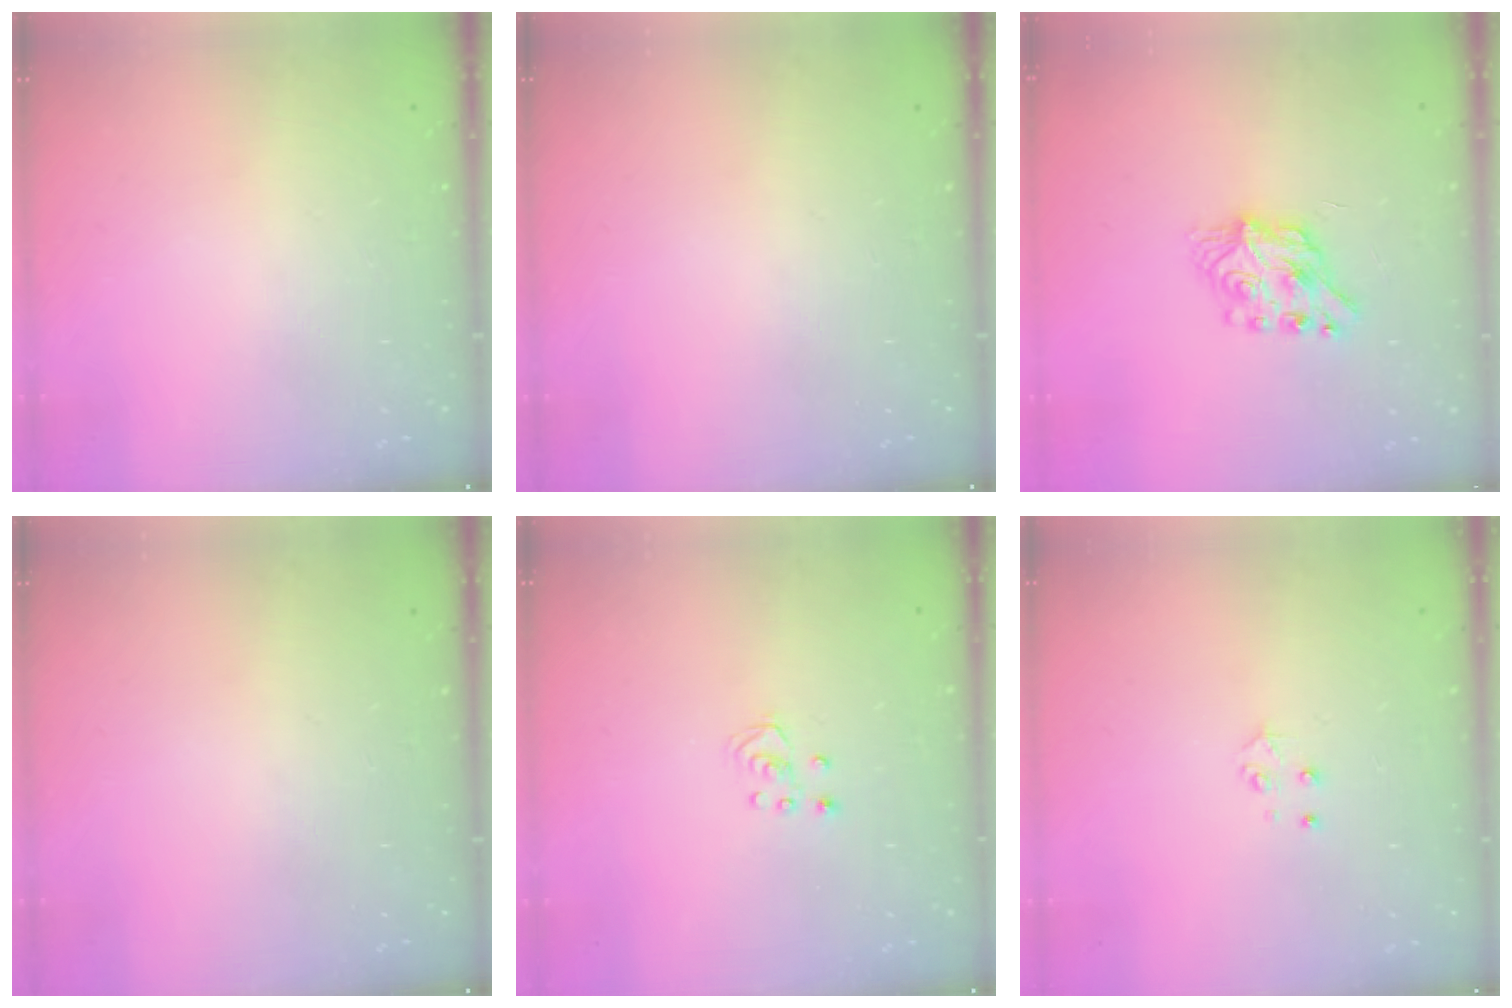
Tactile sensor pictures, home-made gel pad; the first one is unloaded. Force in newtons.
{"total": 0.0}
{"total": 7.2, "press": 7.2, "slide": 0.1}
{"total": 0.0}
{"total": 2.5, "press": 2.5, "slide": 0.2}
{"total": 3.7, "press": 3.7, "slide": 0.4}